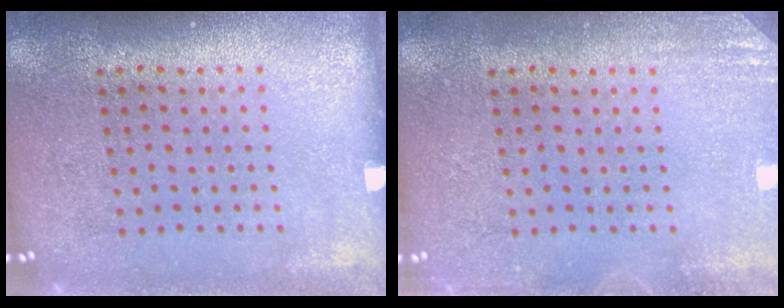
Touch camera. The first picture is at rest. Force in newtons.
{"total": 1.6, "press": 1.6, "slide": 0.3}